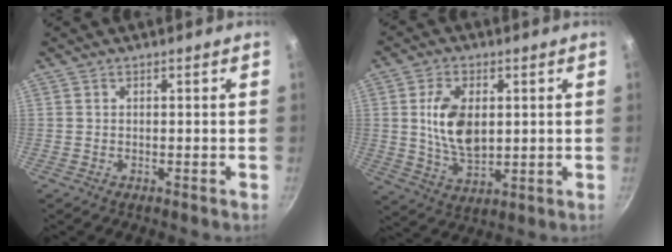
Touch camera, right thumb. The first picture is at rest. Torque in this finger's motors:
{"motor_torque": [1.67, 1.76, 1.60, 0.12, 0.42]}